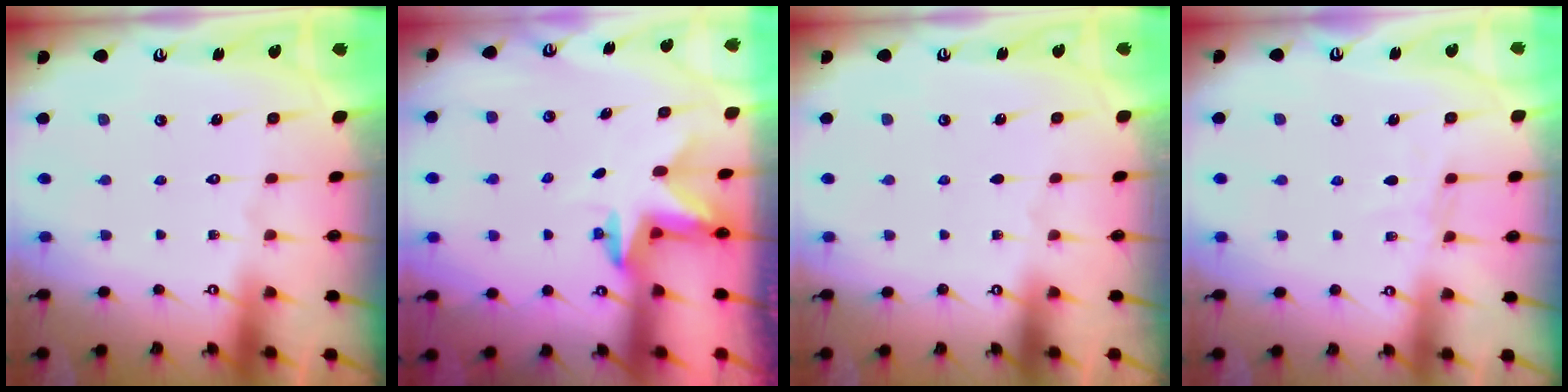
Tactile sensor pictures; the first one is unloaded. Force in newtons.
{"total": 2.4, "press": 2.4, "slide": 0.3}
{"total": 0.0}
{"total": 4.0, "press": 4.0, "slide": 0.5}